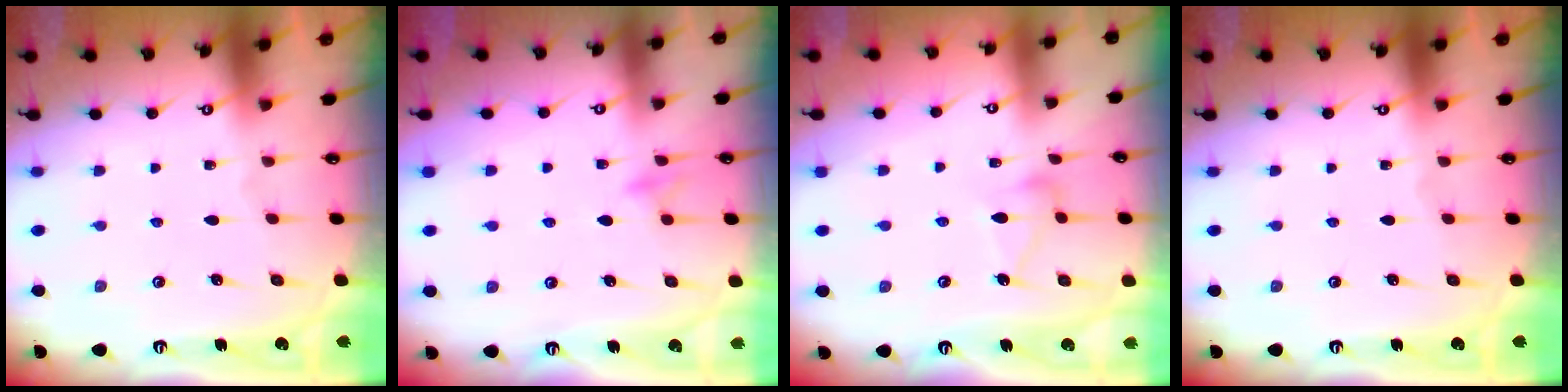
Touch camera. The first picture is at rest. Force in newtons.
{"total": 8.7, "press": 8.6, "slide": 0.9}
{"total": 8.0, "press": 8.0, "slide": 0.4}
{"total": 0.0}